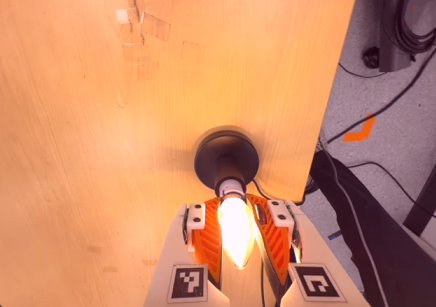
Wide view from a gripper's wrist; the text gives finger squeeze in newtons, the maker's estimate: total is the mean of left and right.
{"total": 27.0, "left": 24.2, "right": 29.8}